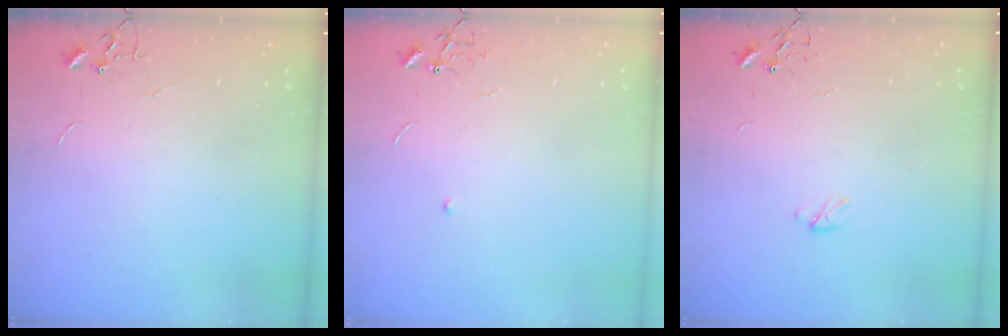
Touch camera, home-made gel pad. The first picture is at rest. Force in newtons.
{"total": 5.2, "press": 5.2, "slide": 0.6}
{"total": 2.9, "press": 2.9, "slide": 0.4}